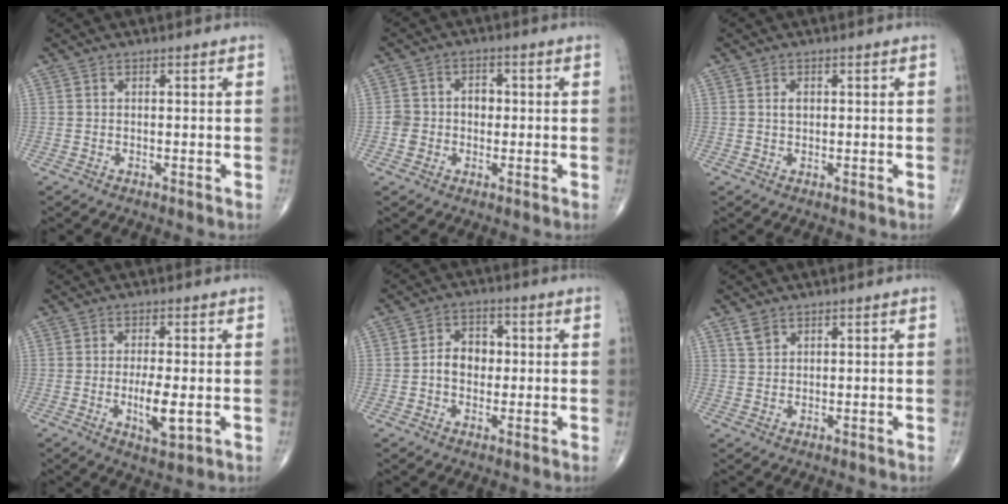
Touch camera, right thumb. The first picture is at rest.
{"total": 5.4, "force": [-0.4, 4.6, 2.7], "torque": [-0.026, 0.021, -0.011]}
{"total": 1.5, "force": [0.3, 1.0, 1.0], "torque": [-0.014, 0.001, 0.005]}
{"total": 6.5, "force": [-1.2, 2.1, 6.1], "torque": [-0.105, -0.013, -0.018]}
{"total": 6.0, "force": [-0.1, 4.6, 3.8], "torque": [-0.042, 0.017, -0.009]}
{"total": 2.4, "force": [1.7, 1.4, 0.9], "torque": [-0.010, -0.002, 0.035]}